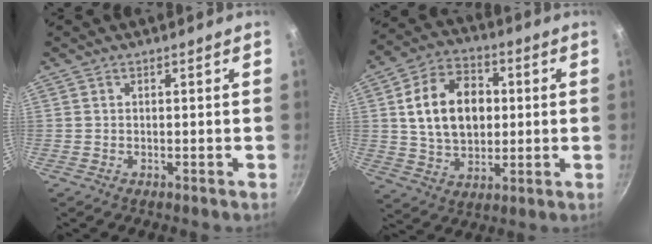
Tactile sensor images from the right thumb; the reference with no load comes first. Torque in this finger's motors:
{"motor_torque": [-0.52, 1.11, 0.40, -0.01, 0.18]}